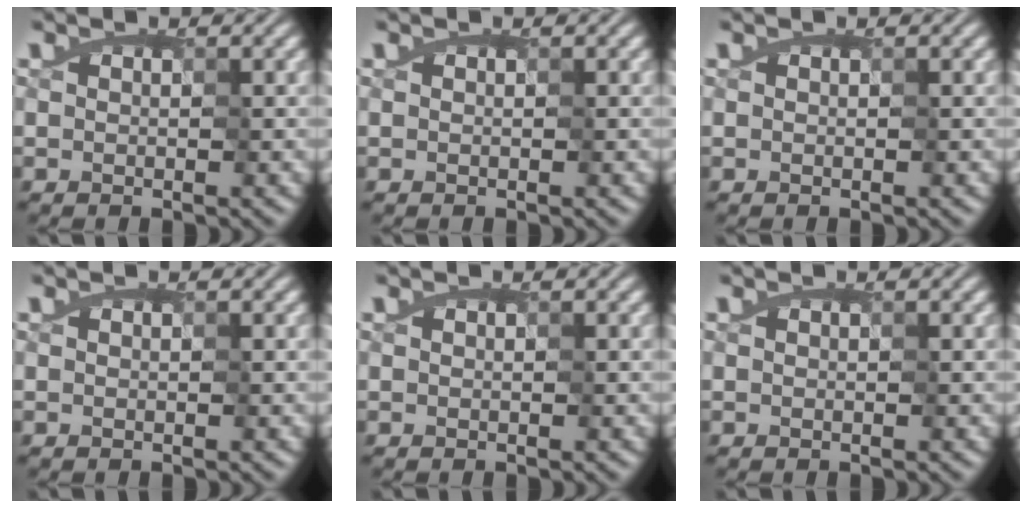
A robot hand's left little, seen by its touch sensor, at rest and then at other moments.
{"total": 0.0}
{"total": 0.0}
{"total": 0.0}
{"total": 0.0}
{"total": 0.0}